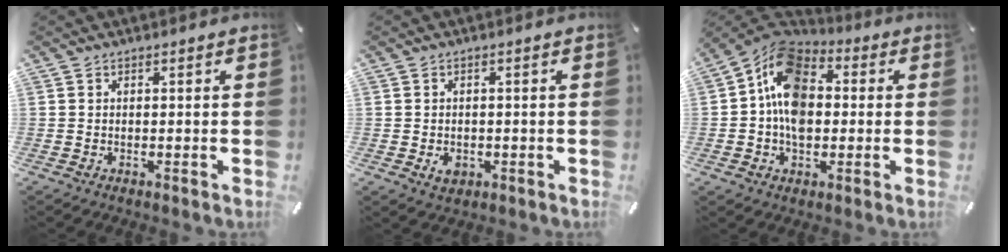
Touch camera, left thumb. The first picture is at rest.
{"total": 2.8, "force": [-0.8, 2.2, 1.6], "torque": [-0.034, 0.001, -0.015]}
{"total": 12.8, "force": [-0.1, 9.6, 8.3], "torque": [-0.158, 0.010, -0.007]}